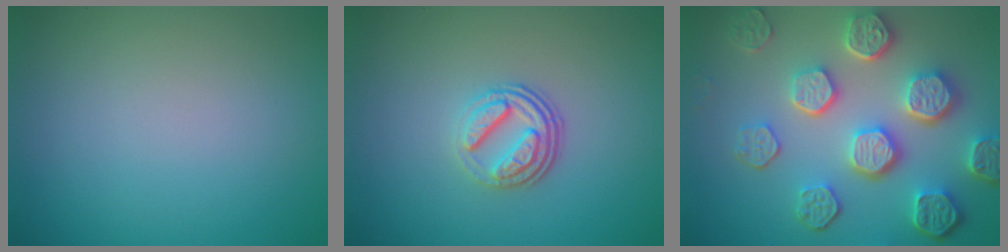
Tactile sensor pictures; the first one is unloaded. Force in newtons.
{"total": 3.6, "press": 2.5, "slide": 2.5}
{"total": 7.8, "press": 6.0, "slide": 5.1}